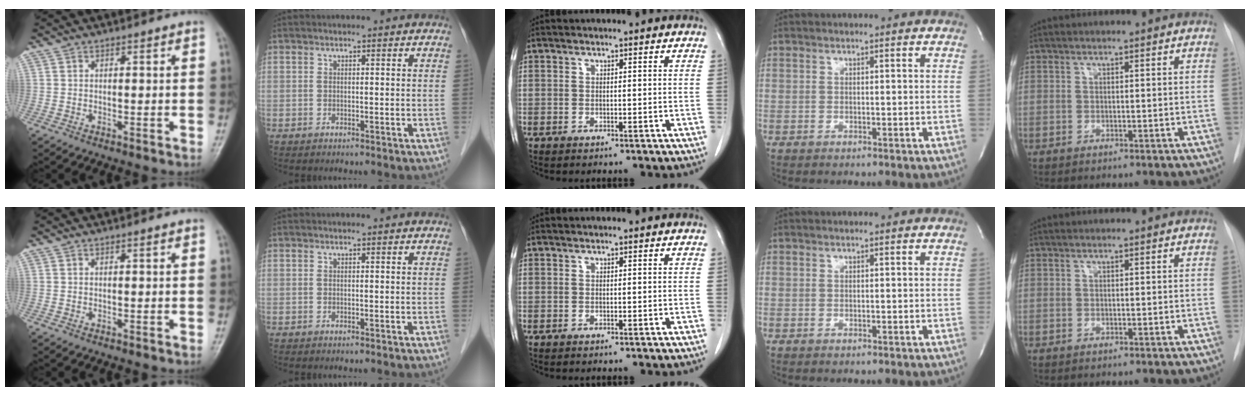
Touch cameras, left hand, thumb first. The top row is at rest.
{}